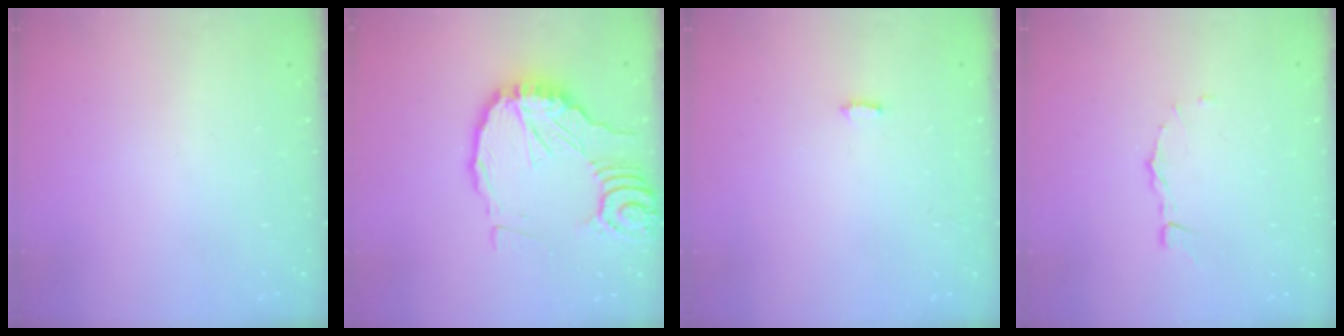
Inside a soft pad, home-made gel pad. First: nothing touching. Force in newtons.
{"total": 16.3, "press": 16.2, "slide": 1.8}
{"total": 4.7, "press": 4.7, "slide": 0.4}
{"total": 4.6, "press": 4.6, "slide": 0.8}